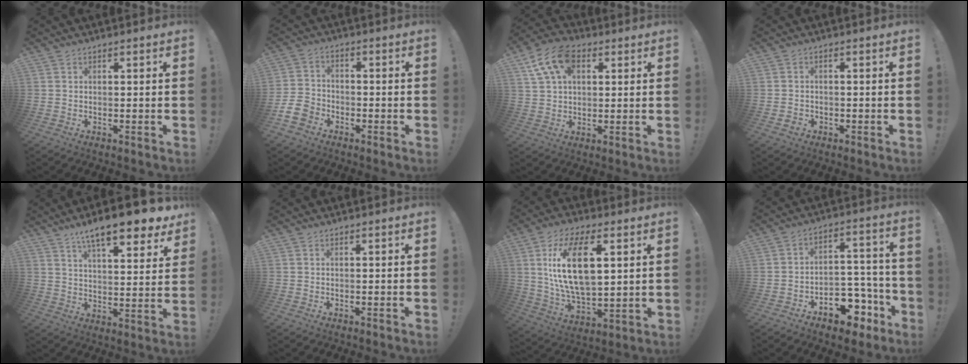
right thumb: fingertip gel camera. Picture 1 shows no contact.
{"total": 8.2, "force": [-4.9, 5.6, 3.2], "torque": [-0.070, 0.031, -0.091]}
{"total": 12.8, "force": [5.4, 8.3, 8.2], "torque": [-0.148, -0.009, 0.104]}
{"total": 1.9, "force": [-1.0, 1.5, 0.6], "torque": [-0.001, -0.002, -0.019]}
{"total": 14.5, "force": [10.1, 2.9, 9.9], "torque": [-0.155, -0.071, 0.163]}
{"total": 0.0}
{"total": 20.0, "force": [6.0, 10.0, 16.2], "torque": [-0.305, -0.013, 0.094]}
{"total": 12.1, "force": [-7.8, 7.4, 5.4], "torque": [-0.033, 0.075, -0.127]}